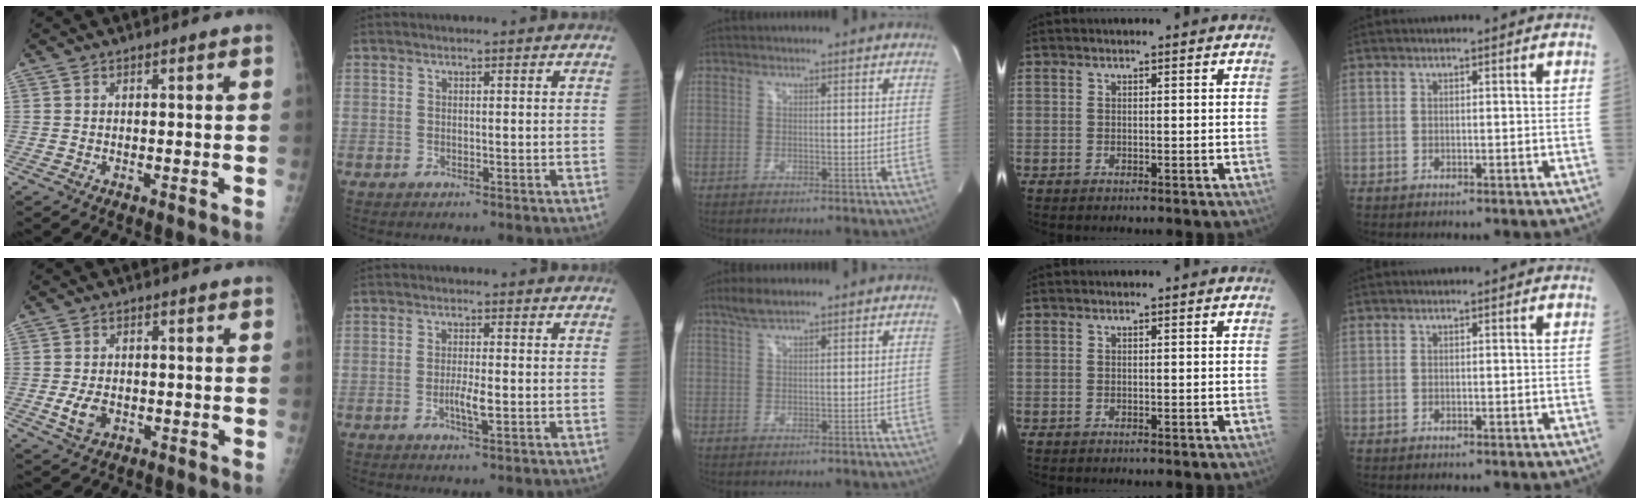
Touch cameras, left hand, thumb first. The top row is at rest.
{"thumb": {"total": 4.3, "force": [-1.0, 2.9, 3.0], "torque": [-0.054, -0.003, -0.013]}, "index": {"total": 2.5, "force": [-0.8, 0.3, 2.4], "torque": [-0.042, -0.004, -0.012]}, "middle": {"total": 3.0, "force": [2.4, 0.5, 1.8], "torque": [-0.044, 0.010, 0.049]}}